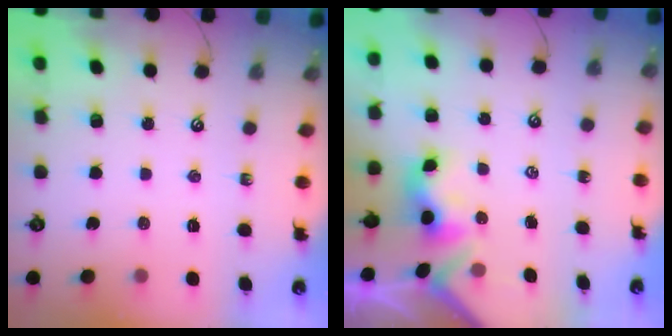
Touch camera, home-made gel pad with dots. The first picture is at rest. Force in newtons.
{"total": 4.0, "press": 4.0, "slide": 0.2}